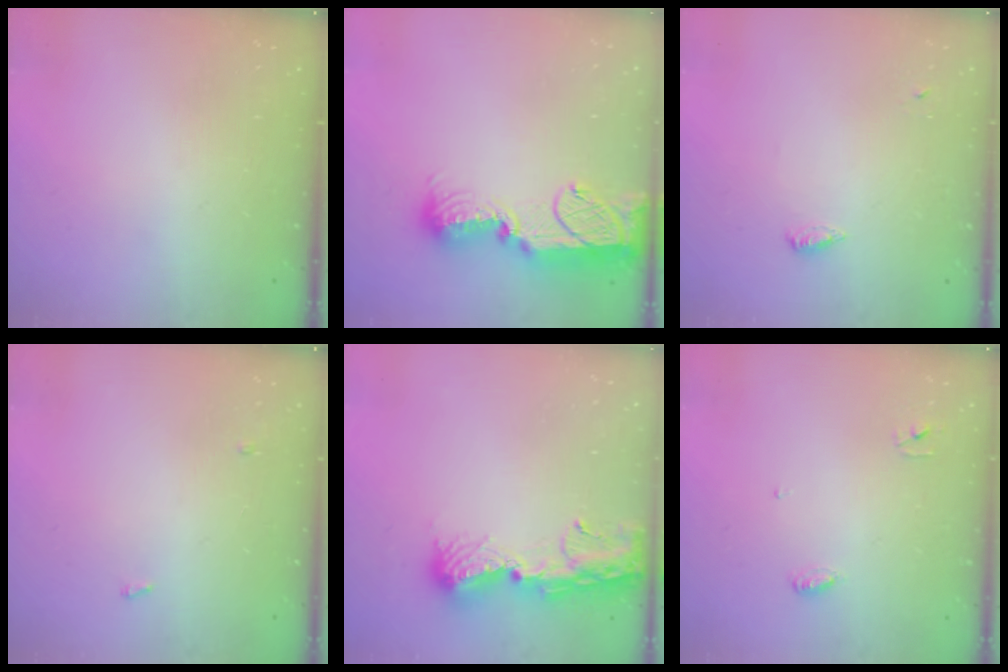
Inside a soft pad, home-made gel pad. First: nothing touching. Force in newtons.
{"total": 16.5, "press": 16.4, "slide": 1.6}
{"total": 3.1, "press": 3.0, "slide": 0.7}
{"total": 6.9, "press": 2.8, "slide": 6.3}
{"total": 12.9, "press": 12.9, "slide": 1.3}
{"total": 3.5, "press": 3.4, "slide": 0.4}